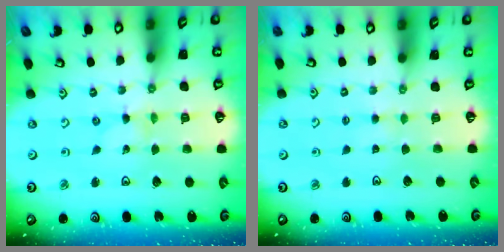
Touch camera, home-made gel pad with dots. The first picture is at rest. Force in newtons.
{"total": 1.8, "press": 1.7, "slide": 0.4}